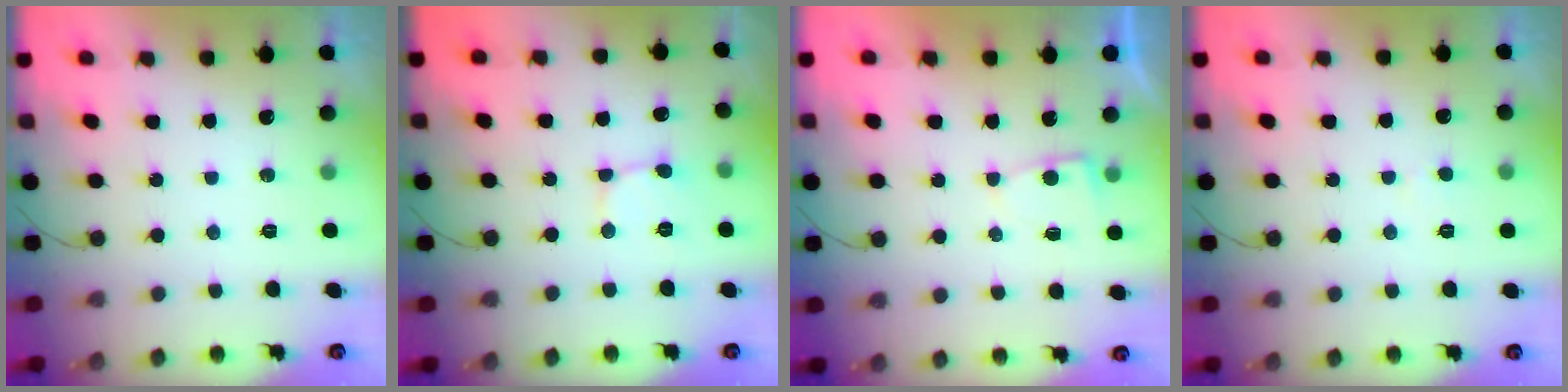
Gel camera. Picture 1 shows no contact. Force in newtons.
{"total": 2.3, "press": 2.3, "slide": 0.2}
{"total": 2.4, "press": 2.4, "slide": 0.4}
{"total": 2.6, "press": 2.6, "slide": 0.2}